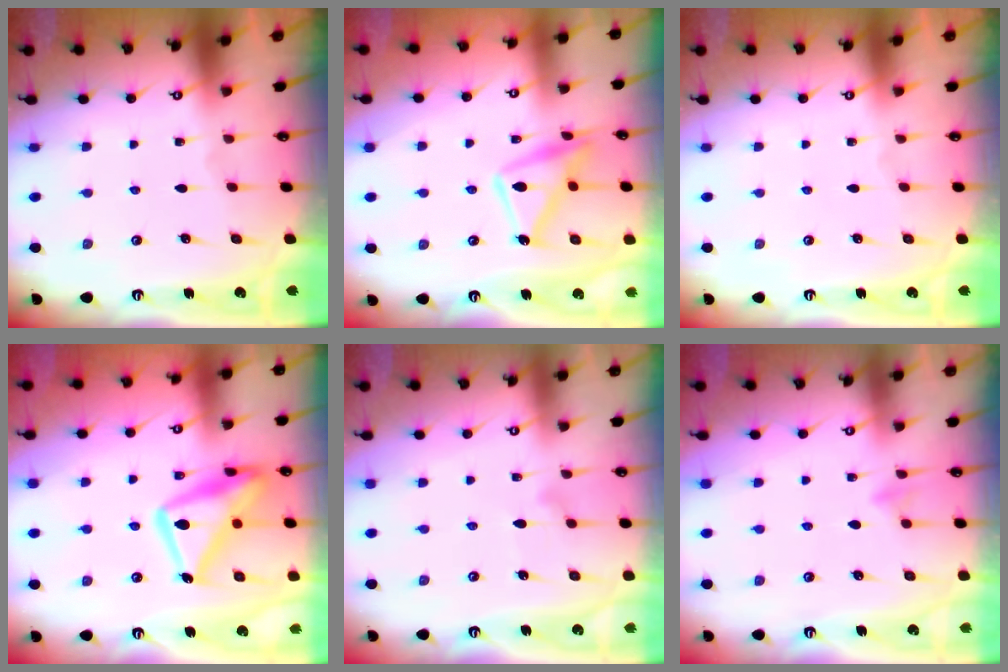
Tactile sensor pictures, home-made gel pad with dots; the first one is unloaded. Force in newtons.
{"total": 13.9, "press": 13.9, "slide": 1.1}
{"total": 0.0}
{"total": 18.4, "press": 18.3, "slide": 1.6}
{"total": 8.3, "press": 8.3, "slide": 0.3}
{"total": 5.6, "press": 5.6, "slide": 0.7}